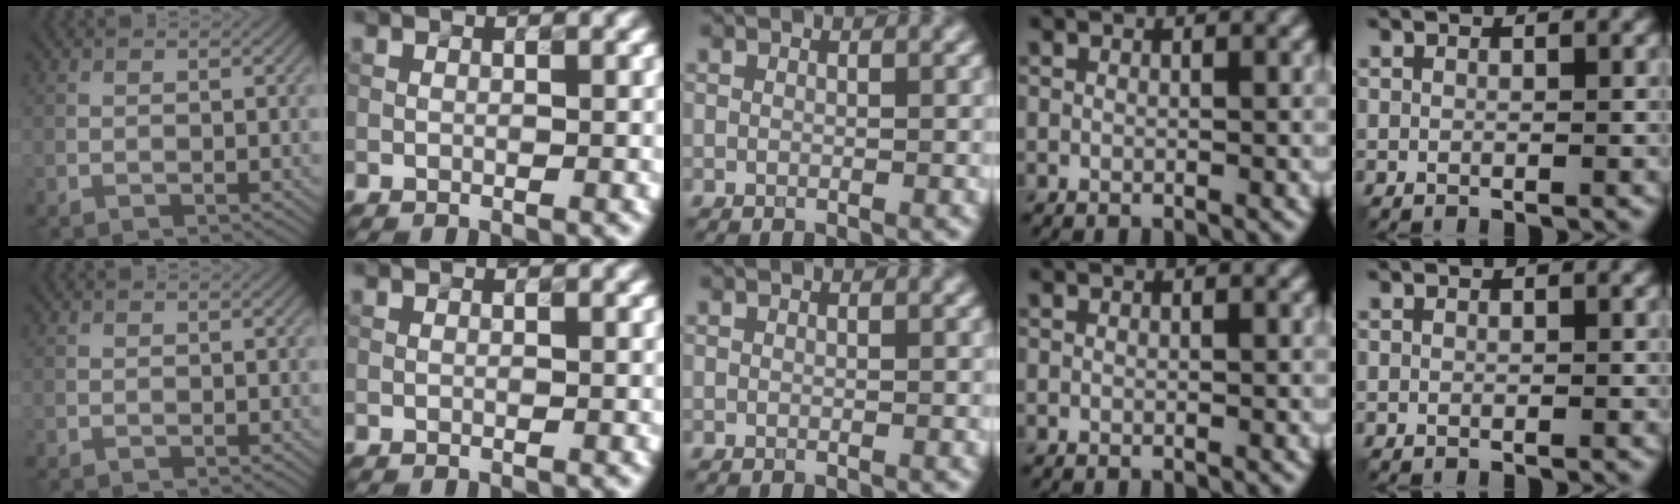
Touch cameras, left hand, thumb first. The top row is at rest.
{}